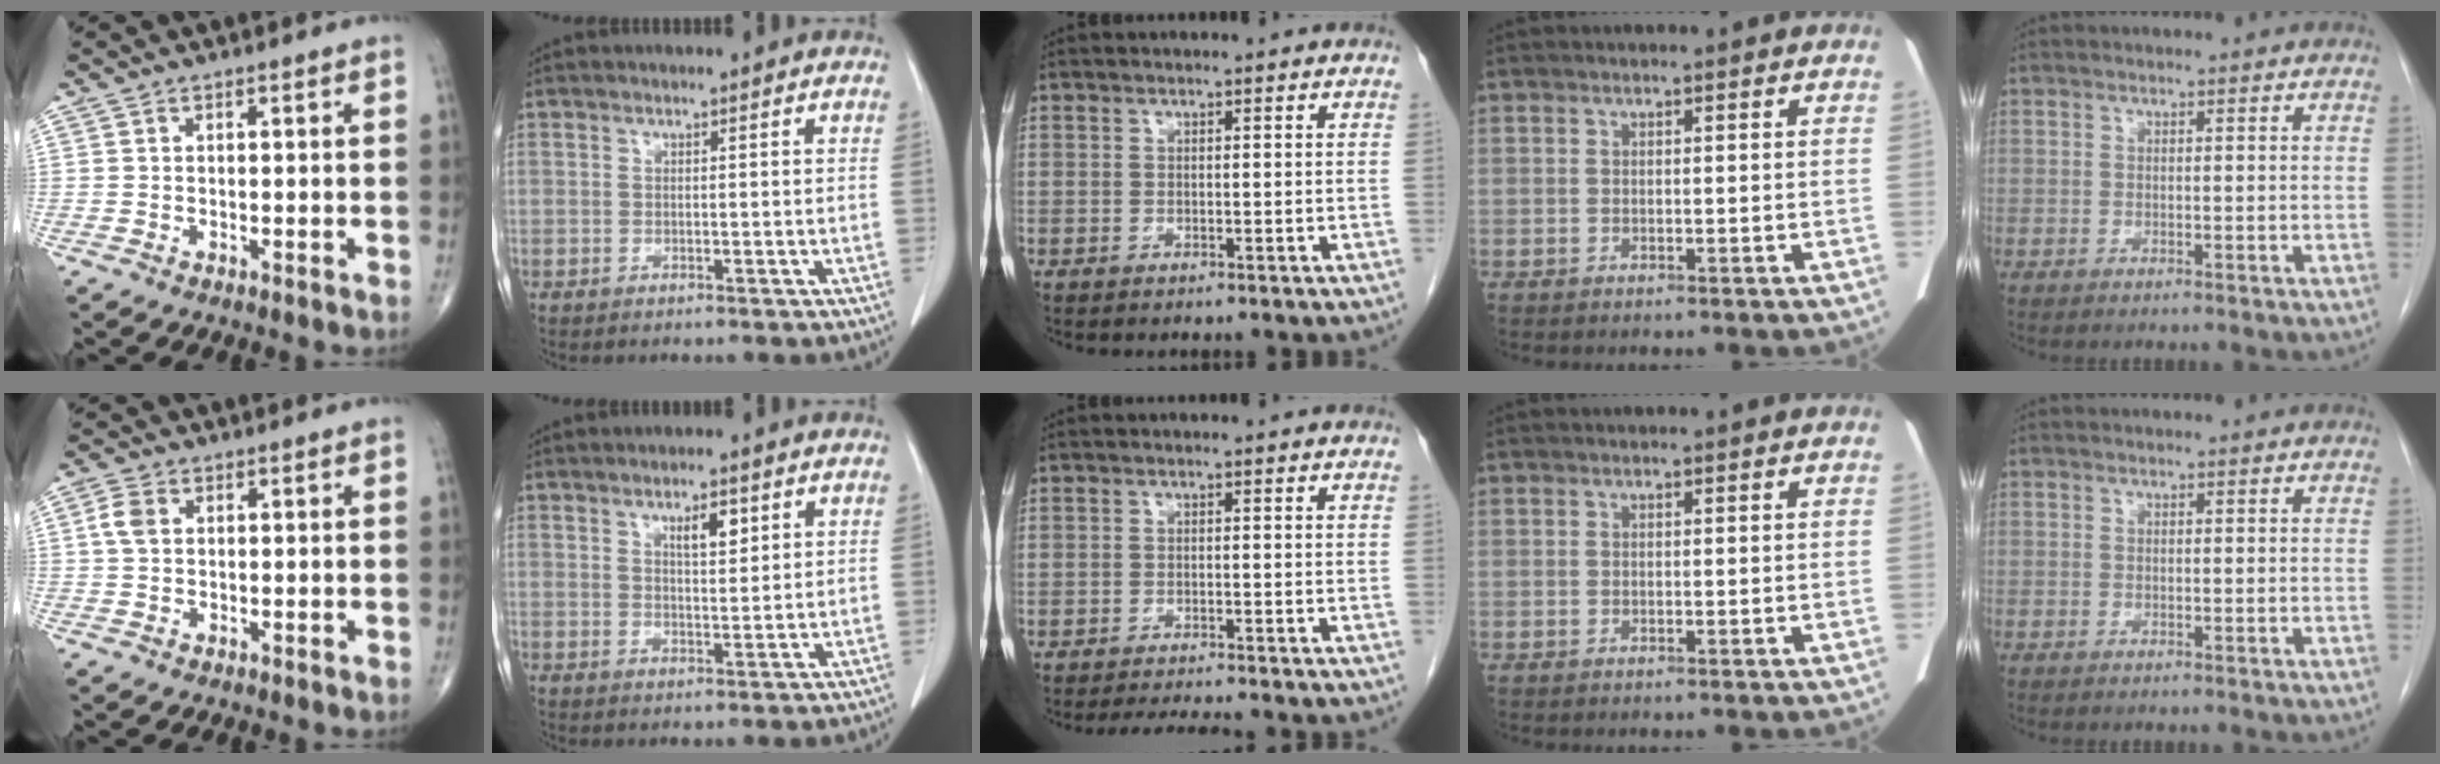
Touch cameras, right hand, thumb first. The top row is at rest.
{"thumb": {"total": 3.5, "force": [0.7, 2.5, 2.4], "torque": [-0.055, 0.007, 0.011]}, "index": {"total": 3.7, "force": [1.9, 1.1, 3.0], "torque": [-0.050, -0.002, 0.032]}, "middle": {"total": 3.9, "force": [-3.7, -0.3, 1.2], "torque": [-0.022, -0.015, -0.057]}}